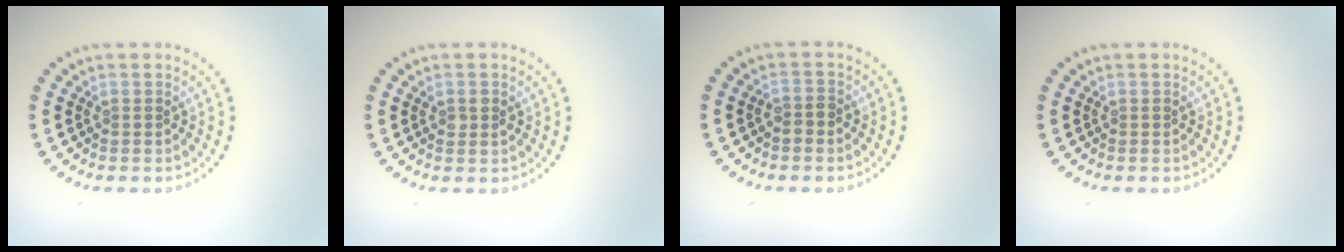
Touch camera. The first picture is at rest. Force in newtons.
{"total": 1.2, "press": 1.1, "slide": 0.3}
{"total": 1.1, "press": 1.0, "slide": 0.4}
{"total": 0.0}